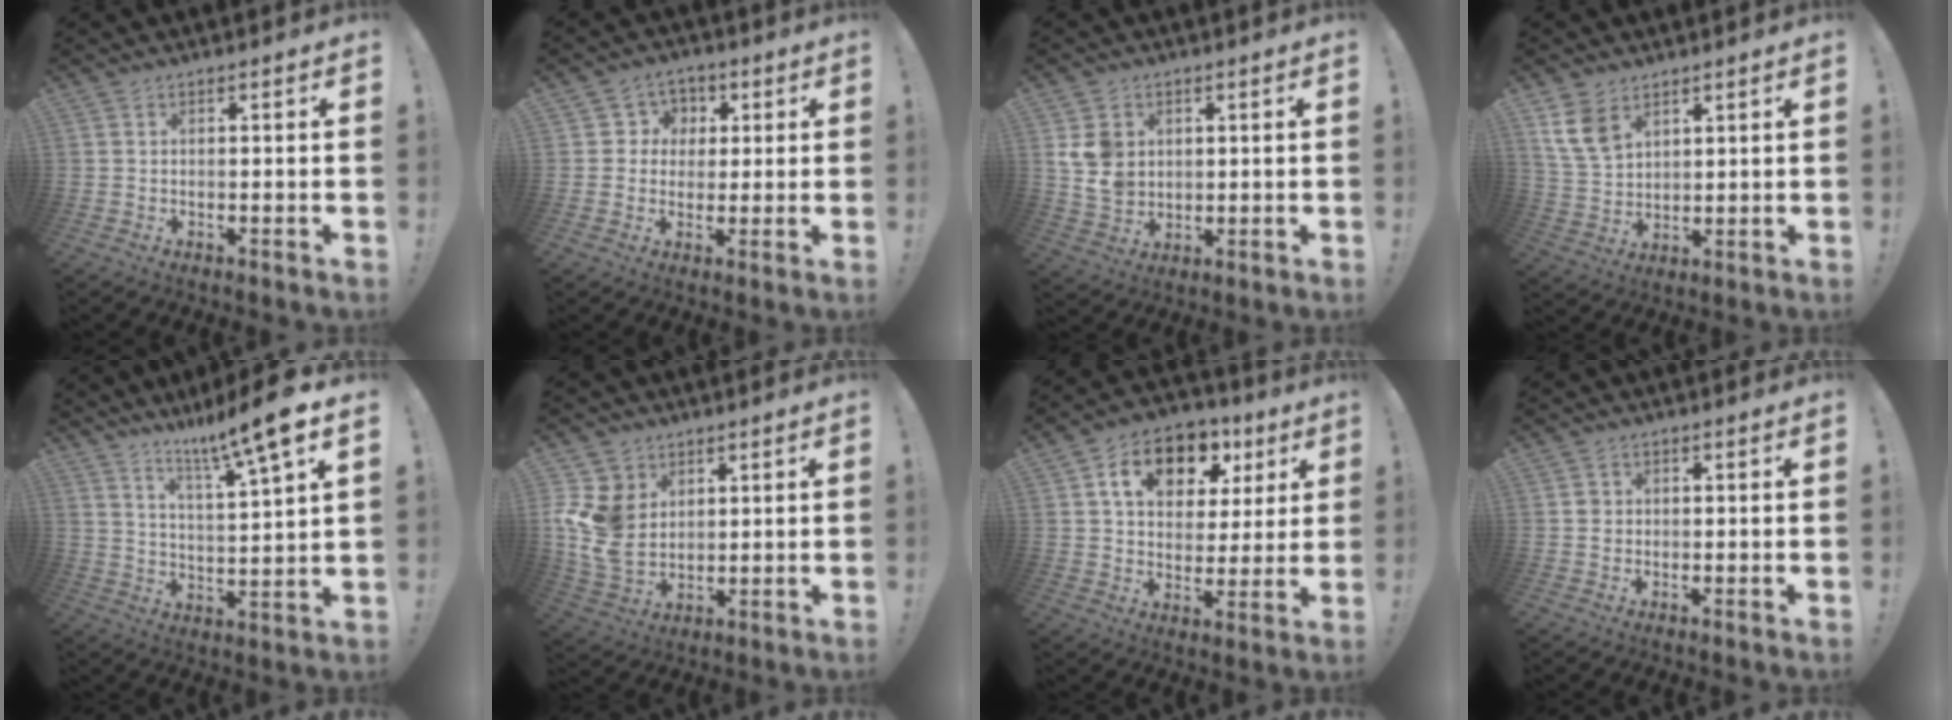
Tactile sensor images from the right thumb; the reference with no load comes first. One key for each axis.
{"total": 6.1, "fx": 0.2, "fy": 6.0, "fz": 1.2, "tx": -0.020, "ty": 0.008, "tz": 0.007}
{"total": 8.2, "fx": 2.9, "fy": 6.9, "fz": 3.4, "tx": -0.056, "ty": -0.009, "tz": 0.061}
{"total": 9.2, "fx": 5.6, "fy": 5.9, "fz": 4.4, "tx": -0.077, "ty": -0.023, "tz": 0.113}
{"total": 12.9, "fx": 9.1, "fy": 0.5, "fz": 9.1, "tx": -0.146, "ty": -0.063, "tz": 0.140}
{"total": 12.6, "fx": 3.5, "fy": 10.3, "fz": 6.3, "tx": -0.131, "ty": -0.030, "tz": 0.073}
{"total": 14.5, "fx": 6.2, "fy": 9.9, "fz": 8.6, "tx": -0.134, "ty": -0.016, "tz": 0.112}
{"total": 2.0, "fx": 0.1, "fy": 1.9, "fz": 0.6, "tx": -0.005, "ty": 0.003, "tz": 0.000}